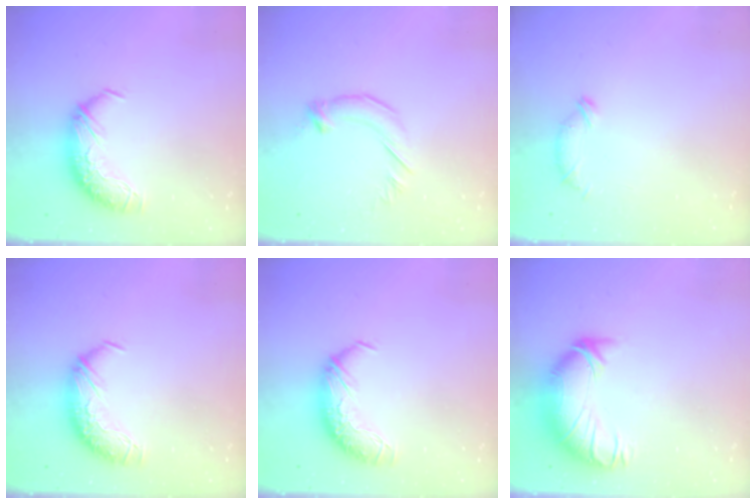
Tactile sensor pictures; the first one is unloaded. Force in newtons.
{"total": 2.9, "press": 2.9, "slide": 0.5}
{"total": 5.6, "press": 5.6, "slide": 0.7}
{"total": 0.0}
{"total": 0.0}
{"total": 3.2, "press": 0.5, "slide": 3.2}